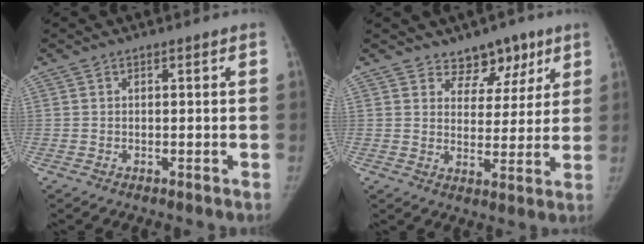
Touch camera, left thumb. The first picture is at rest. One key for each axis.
{"total": 7.4, "fx": 5.2, "fy": 4.8, "fz": 2.2, "tx": 0.014, "ty": -0.029, "tz": 0.080}